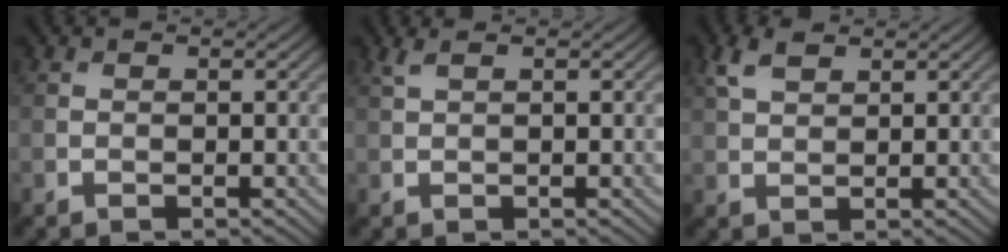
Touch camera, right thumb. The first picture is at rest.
{"total": 1.4, "force": [0.8, 0.3, 1.1], "torque": [-0.030, 0.007, 0.018]}
{"total": 3.5, "force": [2.1, 1.7, 2.3], "torque": [-0.061, 0.008, 0.043]}